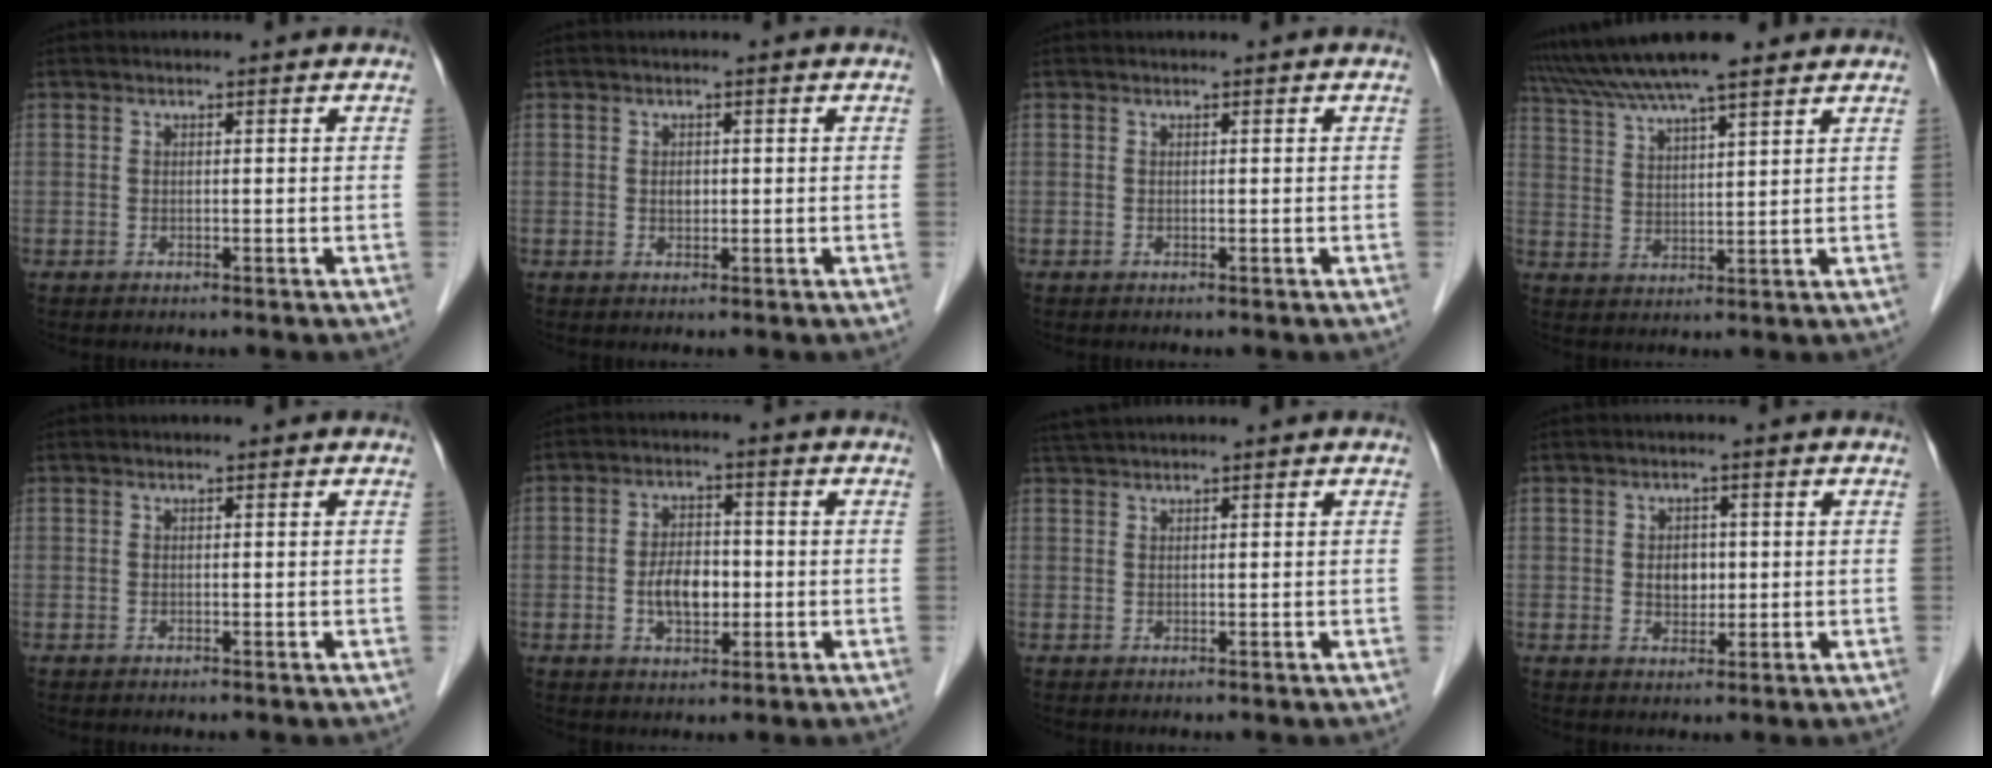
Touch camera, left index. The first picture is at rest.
{"total": 1.1, "force": [-0.1, 0.8, 0.8], "torque": [-0.013, -0.002, 0.000]}
{"total": 0.0}
{"total": 14.1, "force": [12.0, 1.2, 7.3], "torque": [-0.136, 0.036, 0.200]}
{"total": 0.0}
{"total": 5.7, "force": [-1.2, 3.1, 4.6], "torque": [-0.089, 0.004, -0.019]}
{"total": 1.8, "force": [1.6, -0.4, 0.7], "torque": [-0.016, 0.017, 0.038]}
{"total": 3.0, "force": [0.0, 2.3, 2.0], "torque": [-0.032, 0.003, 0.005]}